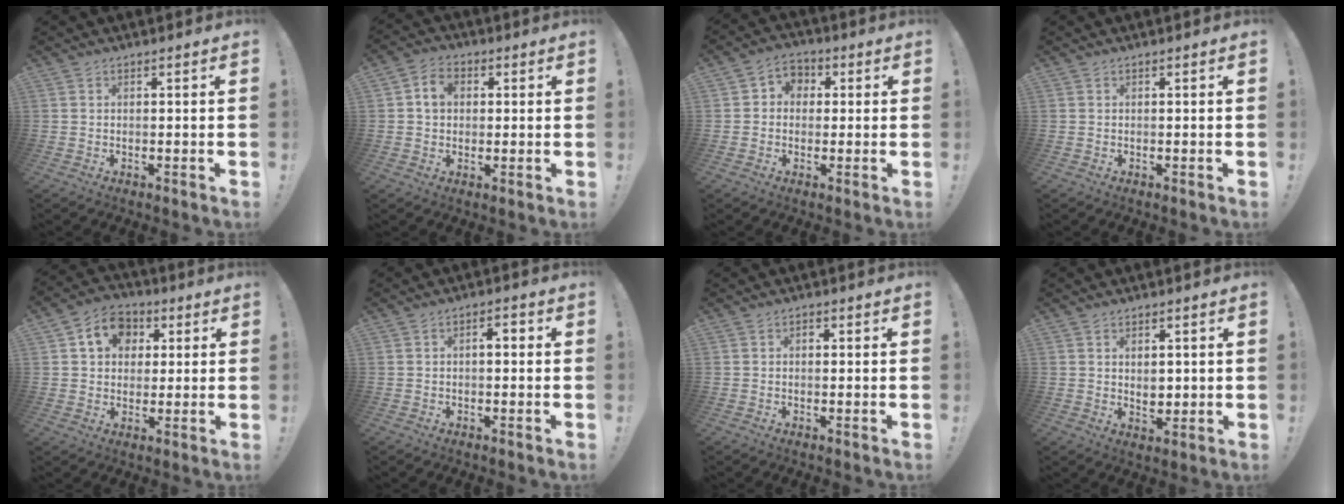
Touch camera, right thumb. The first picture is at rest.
{"total": 6.1, "force": [1.3, 4.9, 3.3], "torque": [-0.048, 0.005, 0.024]}
{"total": 5.2, "force": [-0.3, 4.7, 2.2], "torque": [-0.029, 0.012, -0.003]}
{"total": 0.0}
{"total": 10.3, "force": [3.4, 8.5, 4.8], "torque": [-0.068, -0.005, 0.066]}
{"total": 3.0, "force": [-0.3, 1.4, 2.6], "torque": [-0.035, 0.007, -0.011]}
{"total": 0.7, "force": [-0.3, 0.6, 0.3], "torque": [-0.003, 0.002, -0.007]}
{"total": 3.7, "force": [0.9, 2.6, 2.4], "torque": [-0.019, -0.008, 0.012]}